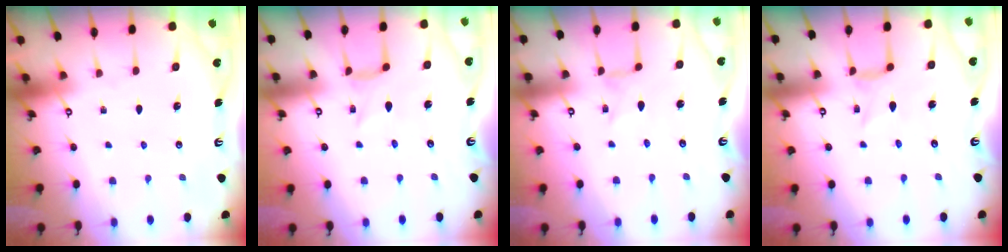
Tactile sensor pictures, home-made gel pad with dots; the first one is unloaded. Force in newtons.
{"total": 2.9, "press": 2.8, "slide": 0.7}
{"total": 0.0}
{"total": 1.8, "press": 1.7, "slide": 0.4}